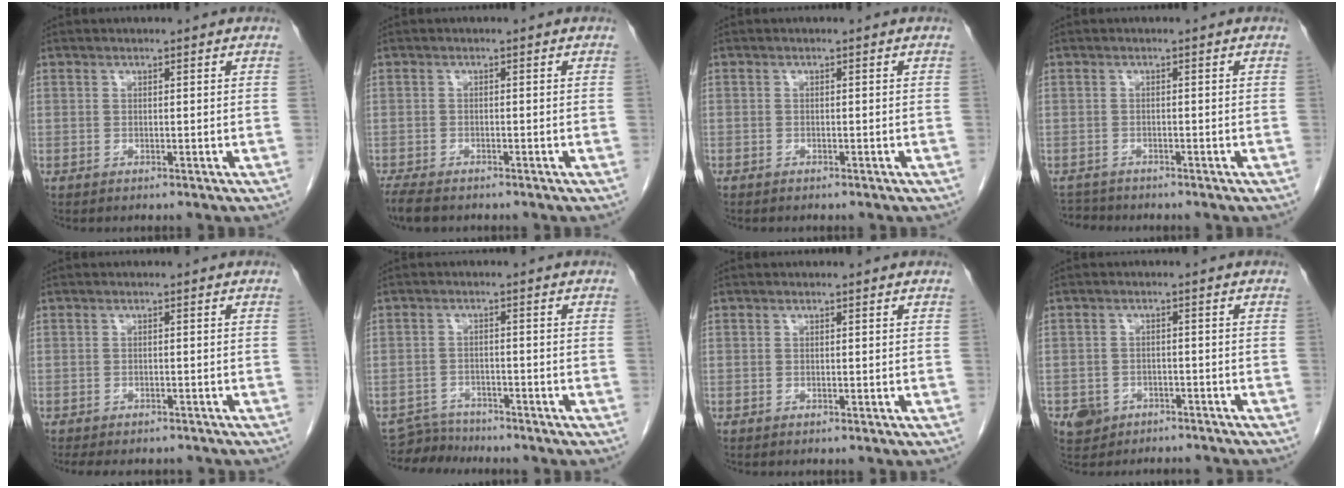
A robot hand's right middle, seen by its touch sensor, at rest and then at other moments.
{"total": 4.8, "force": [-3.9, 1.5, 2.3], "torque": [-0.043, -0.012, -0.062]}
{"total": 0.5, "force": [-0.4, 0.3, 0.1], "torque": [-0.005, 0.002, -0.007]}
{"total": 2.6, "force": [-2.5, 0.7, -0.4], "torque": [0.006, -0.008, -0.043]}
{"total": 8.5, "force": [-7.4, 2.9, 3.1], "torque": [-0.044, -0.003, -0.091]}
{"total": 4.5, "force": [-4.4, 0.9, -0.6], "torque": [0.010, -0.005, -0.075]}
{"total": 0.0}
{"total": 4.3, "force": [-3.2, 2.8, 0.5], "torque": [-0.011, 0.009, -0.046]}